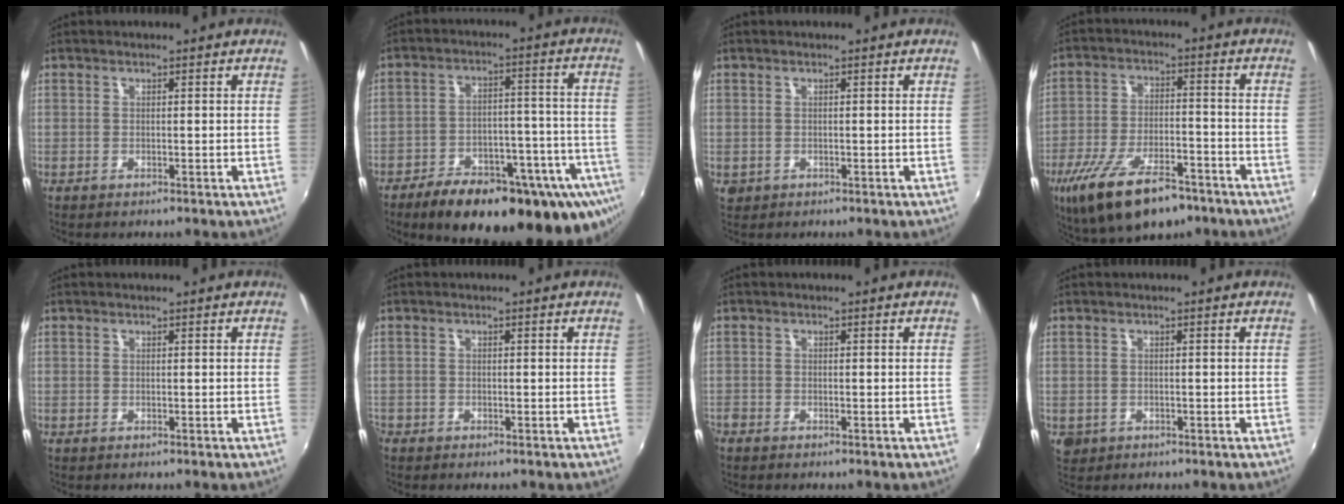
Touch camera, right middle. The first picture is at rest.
{"total": 28.2, "force": [-20.0, 10.7, 16.7], "torque": [-0.232, -0.008, -0.257]}
{"total": 1.6, "force": [-0.3, 1.4, 0.6], "torque": [-0.012, -0.003, -0.004]}
{"total": 17.6, "force": [-11.6, 7.1, 11.2], "torque": [-0.226, -0.034, -0.192]}
{"total": 0.0}
{"total": 1.3, "force": [-1.1, 0.7, 0.2], "torque": [-0.010, -0.003, -0.022]}
{"total": 1.2, "force": [-1.1, 0.4, 0.3], "torque": [-0.010, -0.006, -0.025]}
{"total": 2.9, "force": [-0.7, 2.5, 1.2], "torque": [-0.028, -0.005, -0.008]}